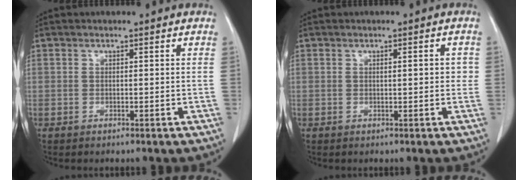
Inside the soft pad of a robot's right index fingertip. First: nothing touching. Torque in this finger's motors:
{"motor_torque": [-0.01, -0.02, -0.10, -0.01]}